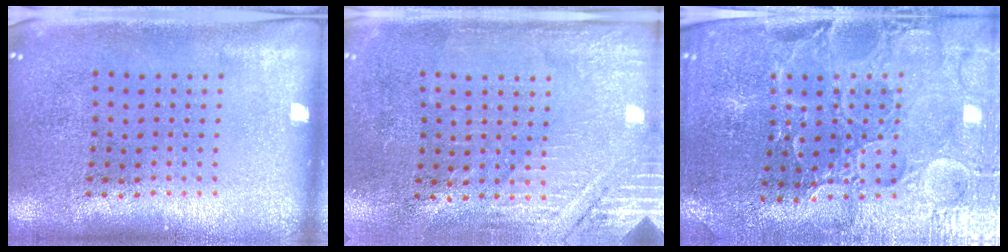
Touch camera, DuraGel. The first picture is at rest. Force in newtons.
{"total": 2.8, "press": 2.7, "slide": 0.9}
{"total": 3.5, "press": 3.4, "slide": 0.6}